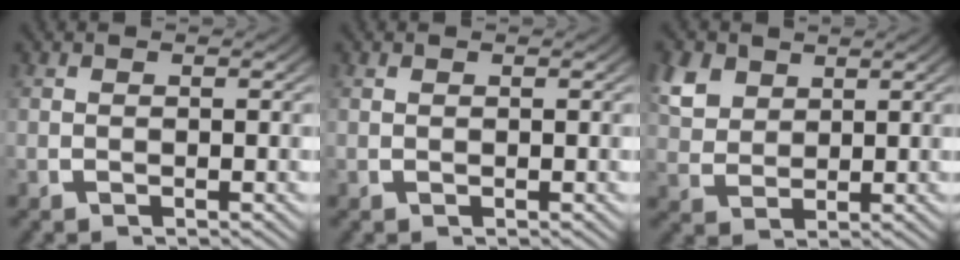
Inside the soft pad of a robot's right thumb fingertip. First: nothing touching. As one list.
[{"total": 0.0}, {"total": 5.1, "force": [2.2, 3.7, 2.8], "torque": [-0.068, -0.007, 0.047]}]